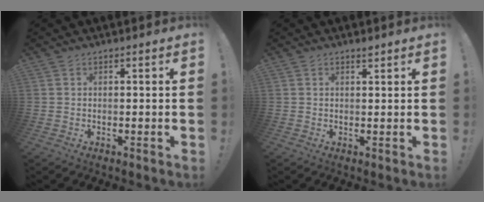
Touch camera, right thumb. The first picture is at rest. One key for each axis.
{"total": 1.1, "fx": 1.0, "fy": 0.0, "fz": 0.5, "tx": 0.006, "ty": -0.009, "tz": 0.014}